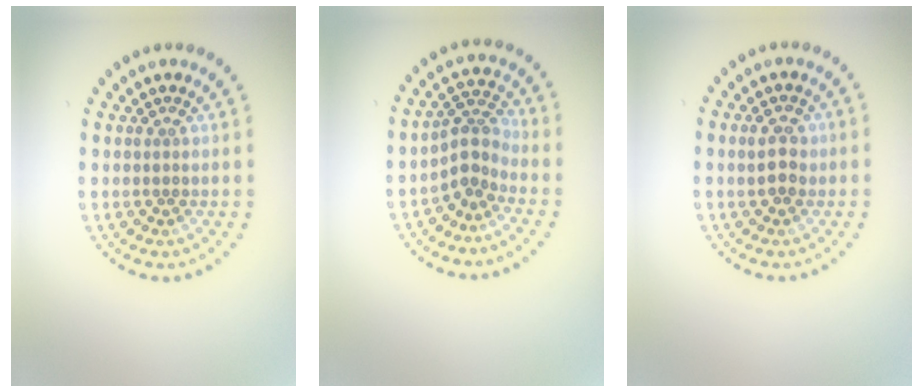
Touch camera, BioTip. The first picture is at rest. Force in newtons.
{"total": 2.9, "press": 2.1, "slide": 2.0}
{"total": 2.0, "press": 2.0, "slide": 0.2}